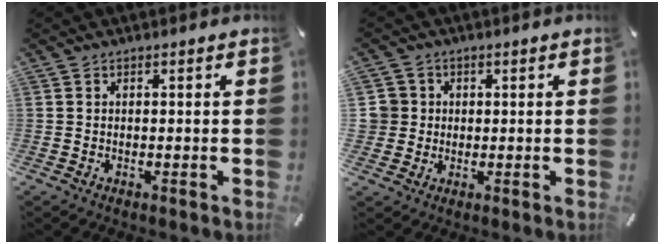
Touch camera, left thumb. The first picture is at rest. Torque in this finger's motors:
{"motor_torque": [0.01, -0.19, -0.05, -0.05, -0.01]}